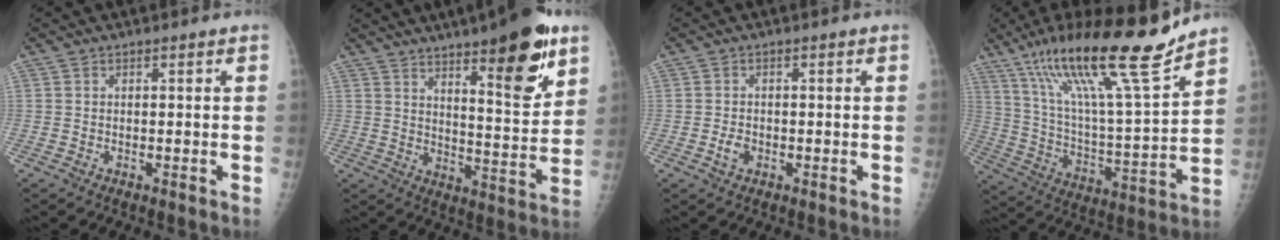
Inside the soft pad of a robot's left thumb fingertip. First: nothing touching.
{"total": 16.8, "force": [9.9, 4.1, 12.9], "torque": [-0.158, -0.059, 0.150]}
{"total": 2.2, "force": [-0.7, 1.6, 1.3], "torque": [-0.020, 0.003, -0.013]}
{"total": 23.9, "force": [16.7, 2.8, 16.9], "torque": [-0.271, -0.065, 0.292]}